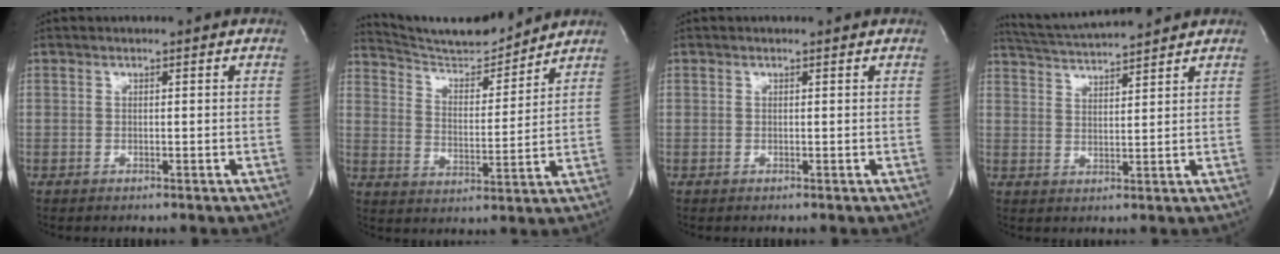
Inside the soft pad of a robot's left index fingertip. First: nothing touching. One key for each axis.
{"total": 11.8, "fx": 11.5, "fy": 0.7, "fz": 2.2, "tx": -0.042, "ty": 0.000, "tz": 0.197}
{"total": 0.0}
{"total": 9.4, "fx": 8.9, "fy": -0.2, "fz": 2.9, "tx": -0.062, "ty": 0.020, "tz": 0.149}